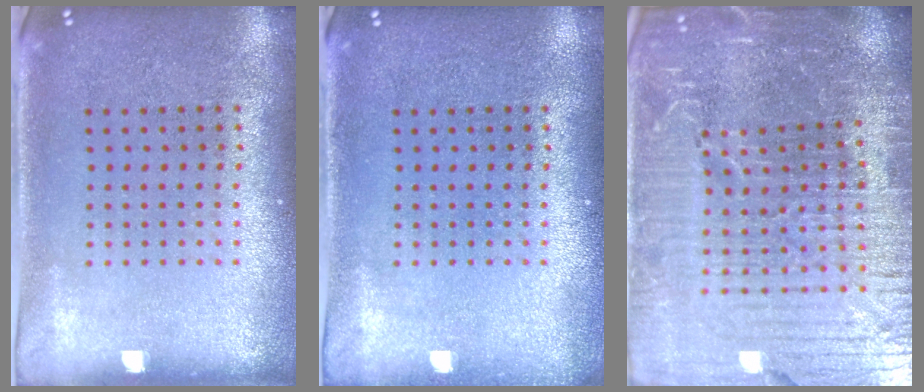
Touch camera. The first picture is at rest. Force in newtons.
{"total": 0.6, "press": 0.5, "slide": 0.2}
{"total": 7.1, "press": 6.1, "slide": 3.6}